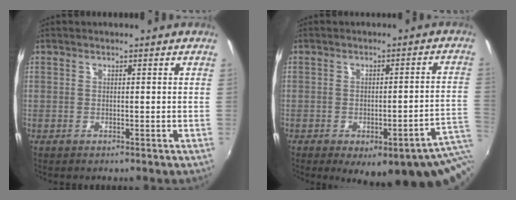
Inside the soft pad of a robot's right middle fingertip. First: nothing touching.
{"total": 17.7, "force": [-8.7, 5.6, 14.4], "torque": [-0.161, -0.023, -0.089]}